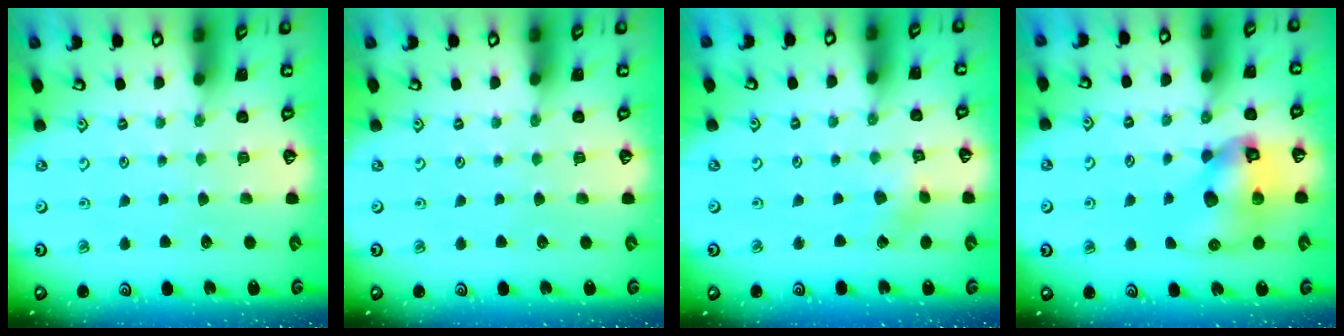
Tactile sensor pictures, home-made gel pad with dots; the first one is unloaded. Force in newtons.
{"total": 0.0}
{"total": 3.8, "press": 3.8, "slide": 0.4}
{"total": 12.2, "press": 12.1, "slide": 1.8}